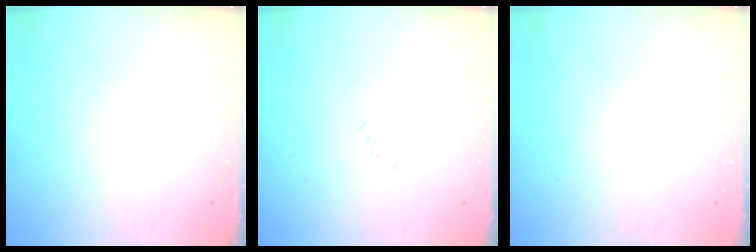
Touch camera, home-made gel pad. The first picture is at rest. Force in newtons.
{"total": 2.5, "press": 2.4, "slide": 0.7}
{"total": 0.0}